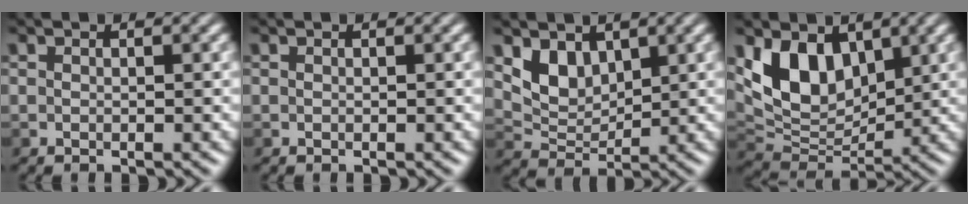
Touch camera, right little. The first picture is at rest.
{"total": 0.0}
{"total": 3.5, "force": [1.9, 2.3, 1.8], "torque": [-0.041, -0.013, 0.039]}
{"total": 6.6, "force": [2.6, 4.3, 4.3], "torque": [-0.082, -0.015, 0.048]}